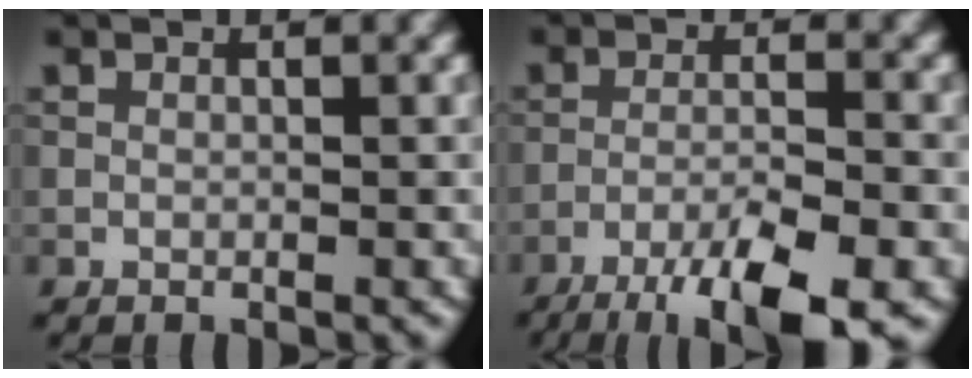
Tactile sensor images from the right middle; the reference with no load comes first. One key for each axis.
{"total": 8.7, "fx": -5.8, "fy": 1.7, "fz": 6.2, "tx": -0.105, "ty": -0.012, "tz": -0.094}